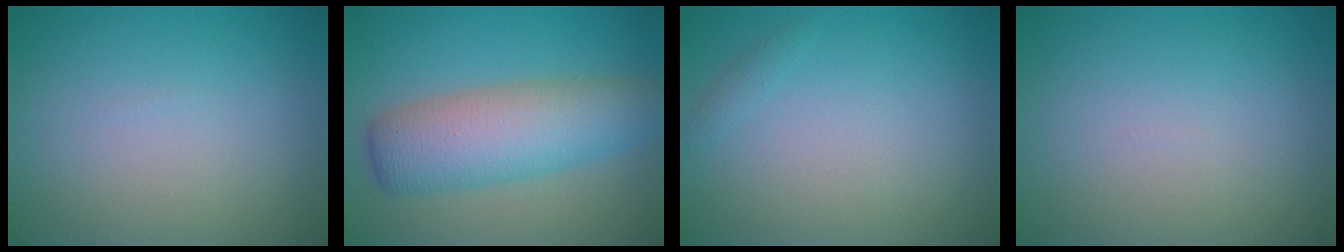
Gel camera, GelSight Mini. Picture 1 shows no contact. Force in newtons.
{"total": 6.8, "press": 6.8, "slide": 0.3}
{"total": 0.6, "press": 0.6, "slide": 0.0}
{"total": 0.0}